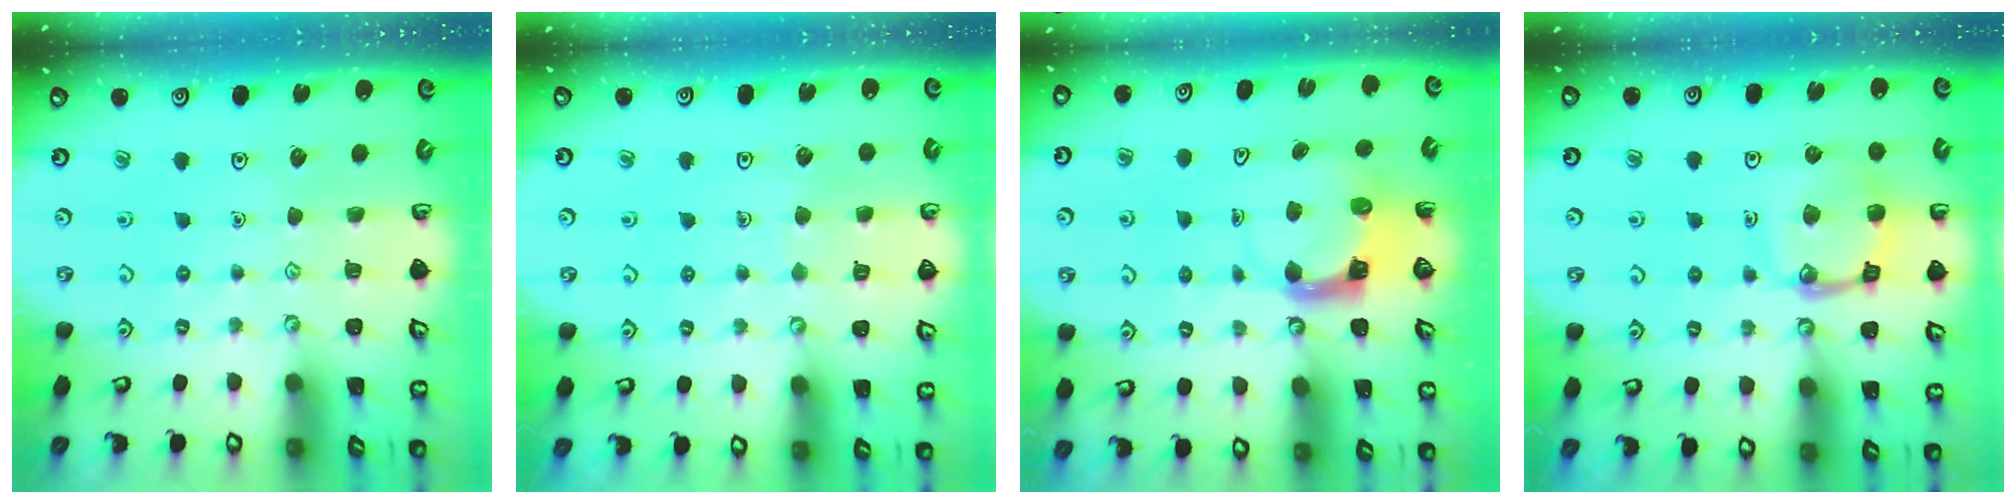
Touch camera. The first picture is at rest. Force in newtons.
{"total": 4.0, "press": 3.9, "slide": 0.3}
{"total": 3.8, "press": 3.7, "slide": 0.5}
{"total": 13.4, "press": 13.4, "slide": 1.3}